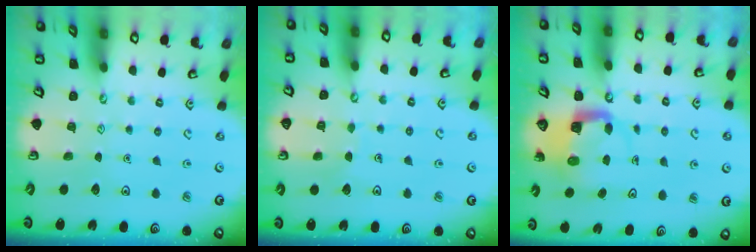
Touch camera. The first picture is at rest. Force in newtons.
{"total": 3.9, "press": 3.9, "slide": 0.2}
{"total": 5.8, "press": 5.8, "slide": 0.6}